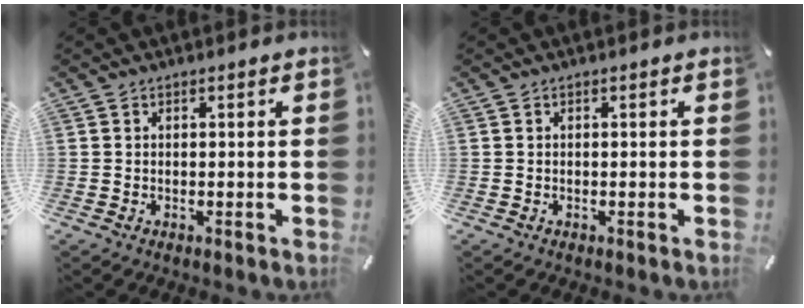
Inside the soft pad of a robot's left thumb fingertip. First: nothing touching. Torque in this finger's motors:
{"motor_torque": [-0.03, -0.01, -0.02, 0.03, 0.00]}